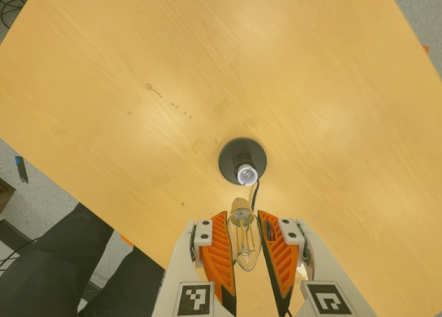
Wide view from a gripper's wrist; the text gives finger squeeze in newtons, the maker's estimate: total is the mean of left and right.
{"total": 12.0, "left": 11.5, "right": 12.5}